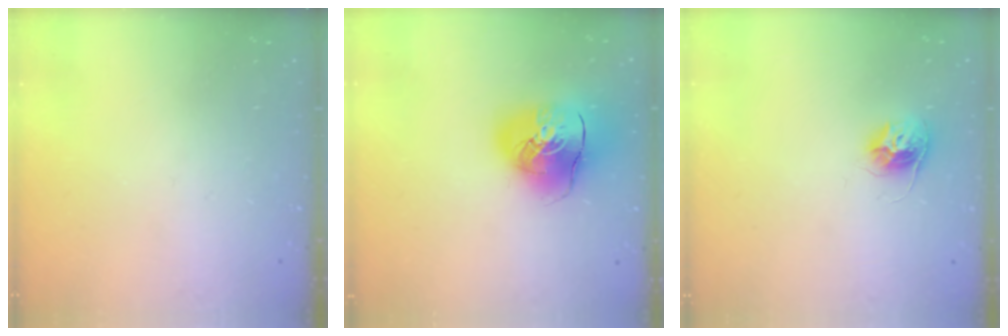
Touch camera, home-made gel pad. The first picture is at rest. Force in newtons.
{"total": 14.8, "press": 14.5, "slide": 2.6}
{"total": 10.0, "press": 10.0, "slide": 0.6}